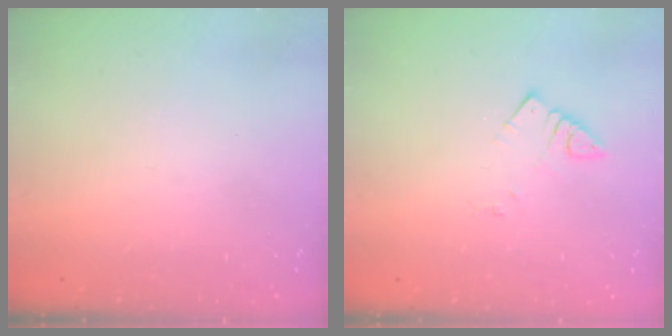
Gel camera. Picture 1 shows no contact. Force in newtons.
{"total": 2.8, "press": 2.7, "slide": 0.3}